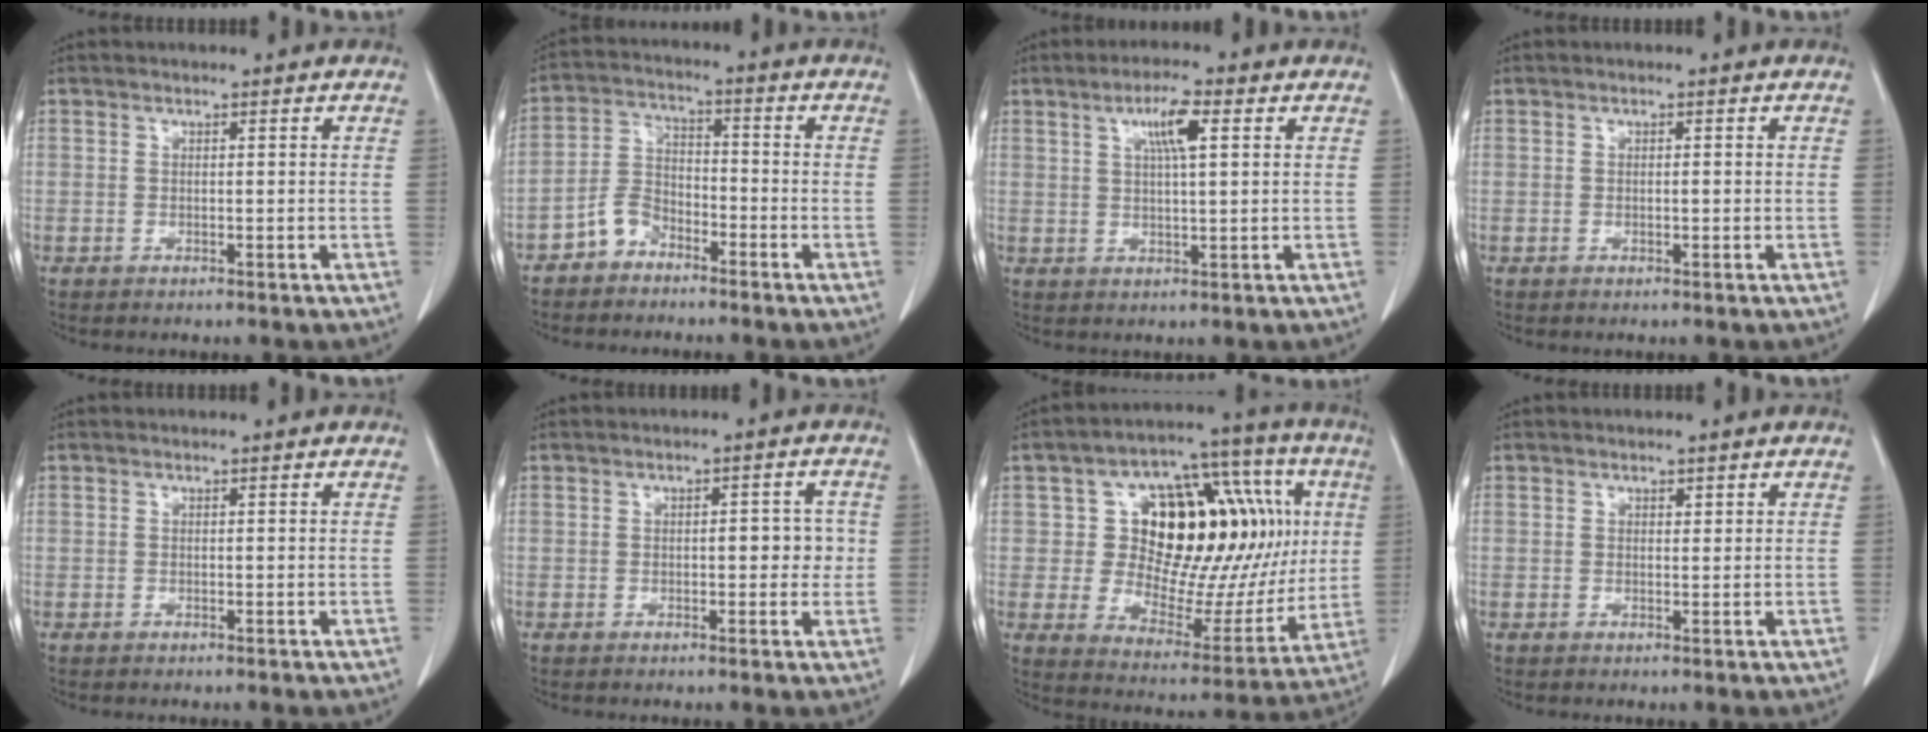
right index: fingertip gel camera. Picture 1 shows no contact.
{"total": 5.3, "force": [-3.7, 3.3, 1.9], "torque": [-0.040, 0.010, -0.072]}
{"total": 5.3, "force": [2.1, 0.6, 4.9], "torque": [-0.088, 0.003, 0.035]}
{"total": 0.7, "force": [0.0, 0.2, 0.7], "torque": [-0.011, 0.000, 0.001]}
{"total": 0.0}
{"total": 3.9, "force": [0.0, 1.9, 3.4], "torque": [-0.036, 0.010, 0.000]}
{"total": 23.3, "force": [4.5, 12.0, 19.4], "torque": [-0.258, 0.043, 0.074]}
{"total": 0.8, "force": [0.5, 0.4, 0.4], "torque": [-0.004, -0.004, 0.007]}